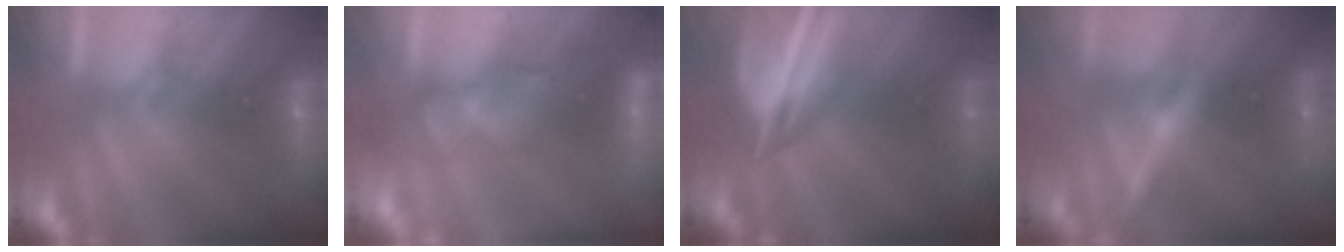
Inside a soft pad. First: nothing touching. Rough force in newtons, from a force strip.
{"total": 3.7}
{"total": 7.5}
{"total": 2.5}